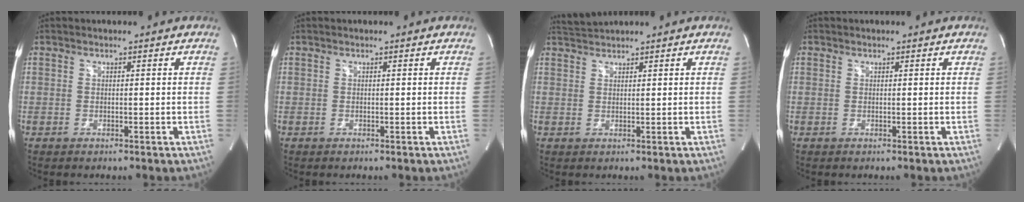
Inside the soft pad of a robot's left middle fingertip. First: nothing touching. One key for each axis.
{"total": 0.0}
{"total": 2.1, "fx": 2.0, "fy": -0.5, "fz": -0.2, "tx": -0.002, "ty": 0.011, "tz": 0.049}
{"total": 0.0}